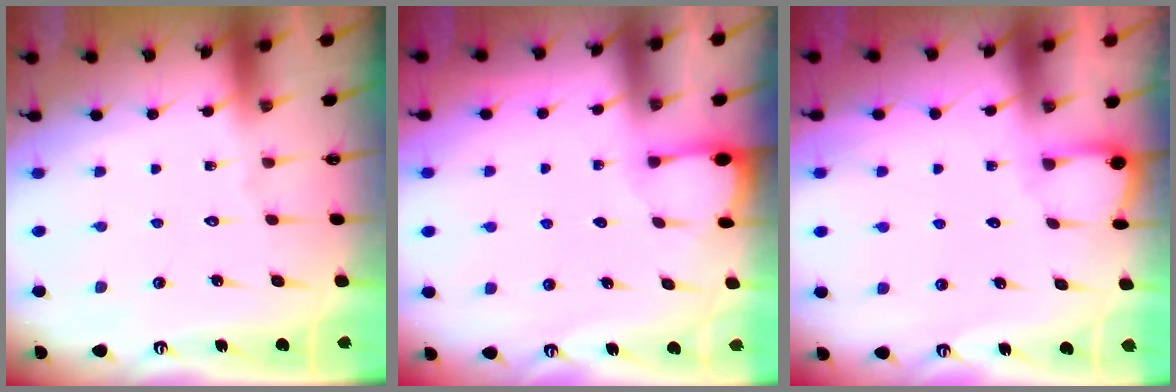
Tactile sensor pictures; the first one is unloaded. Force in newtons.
{"total": 1.3, "press": 1.3, "slide": 0.2}
{"total": 2.7, "press": 2.7, "slide": 0.2}